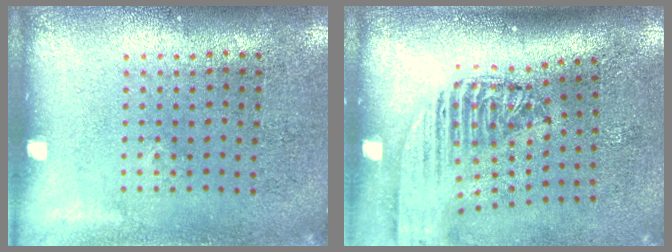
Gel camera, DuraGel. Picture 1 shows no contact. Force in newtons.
{"total": 2.4, "press": 1.8, "slide": 1.5}